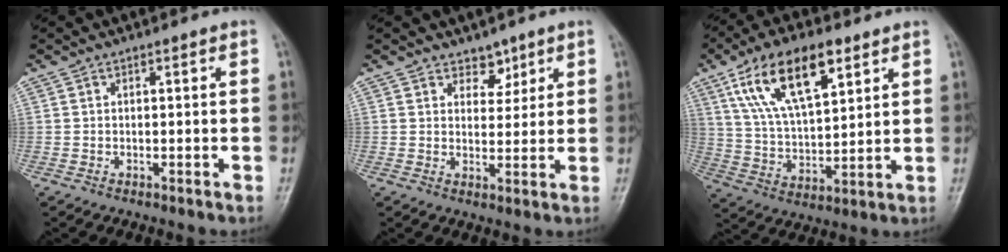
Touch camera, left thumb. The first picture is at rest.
{"total": 3.6, "force": [2.6, 2.3, 0.9], "torque": [0.013, -0.018, 0.041]}
{"total": 16.7, "force": [8.5, 7.3, 12.4], "torque": [-0.201, -0.020, 0.160]}